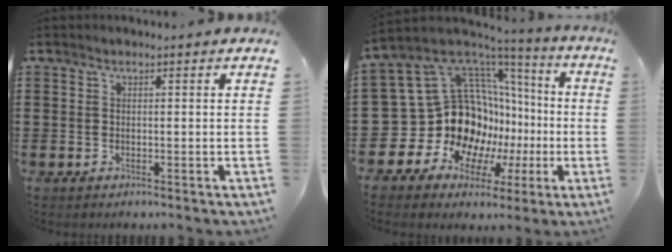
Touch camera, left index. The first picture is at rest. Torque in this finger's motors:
{"motor_torque": [1.45, 0.69, 0.47, 0.06]}